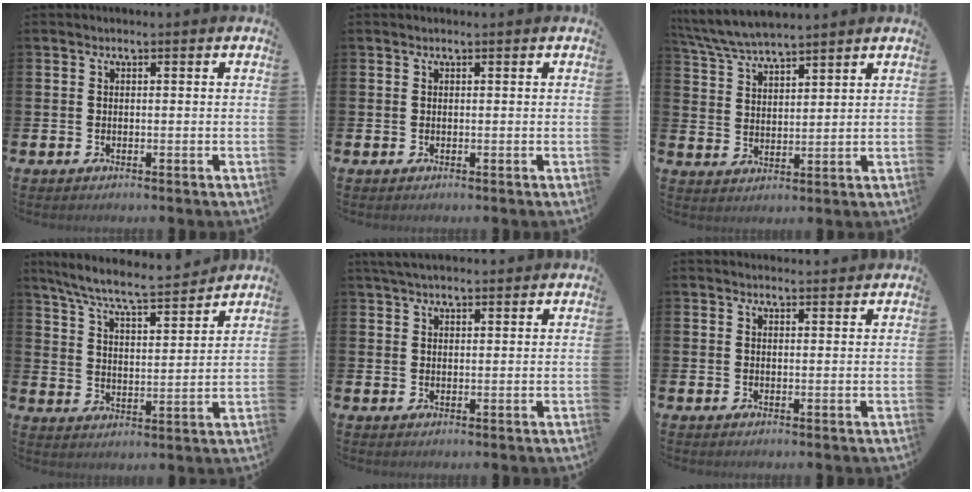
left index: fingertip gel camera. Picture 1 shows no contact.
{"total": 0.0}
{"total": 5.7, "force": [5.5, 0.5, 1.2], "torque": [-0.047, -0.025, 0.101]}
{"total": 7.5, "force": [7.0, 0.4, 2.7], "torque": [-0.080, -0.049, 0.118]}
{"total": 3.2, "force": [2.9, 0.9, 1.1], "torque": [-0.026, -0.005, 0.054]}
{"total": 1.6, "force": [1.6, 0.2, 0.0], "torque": [0.010, -0.009, 0.027]}